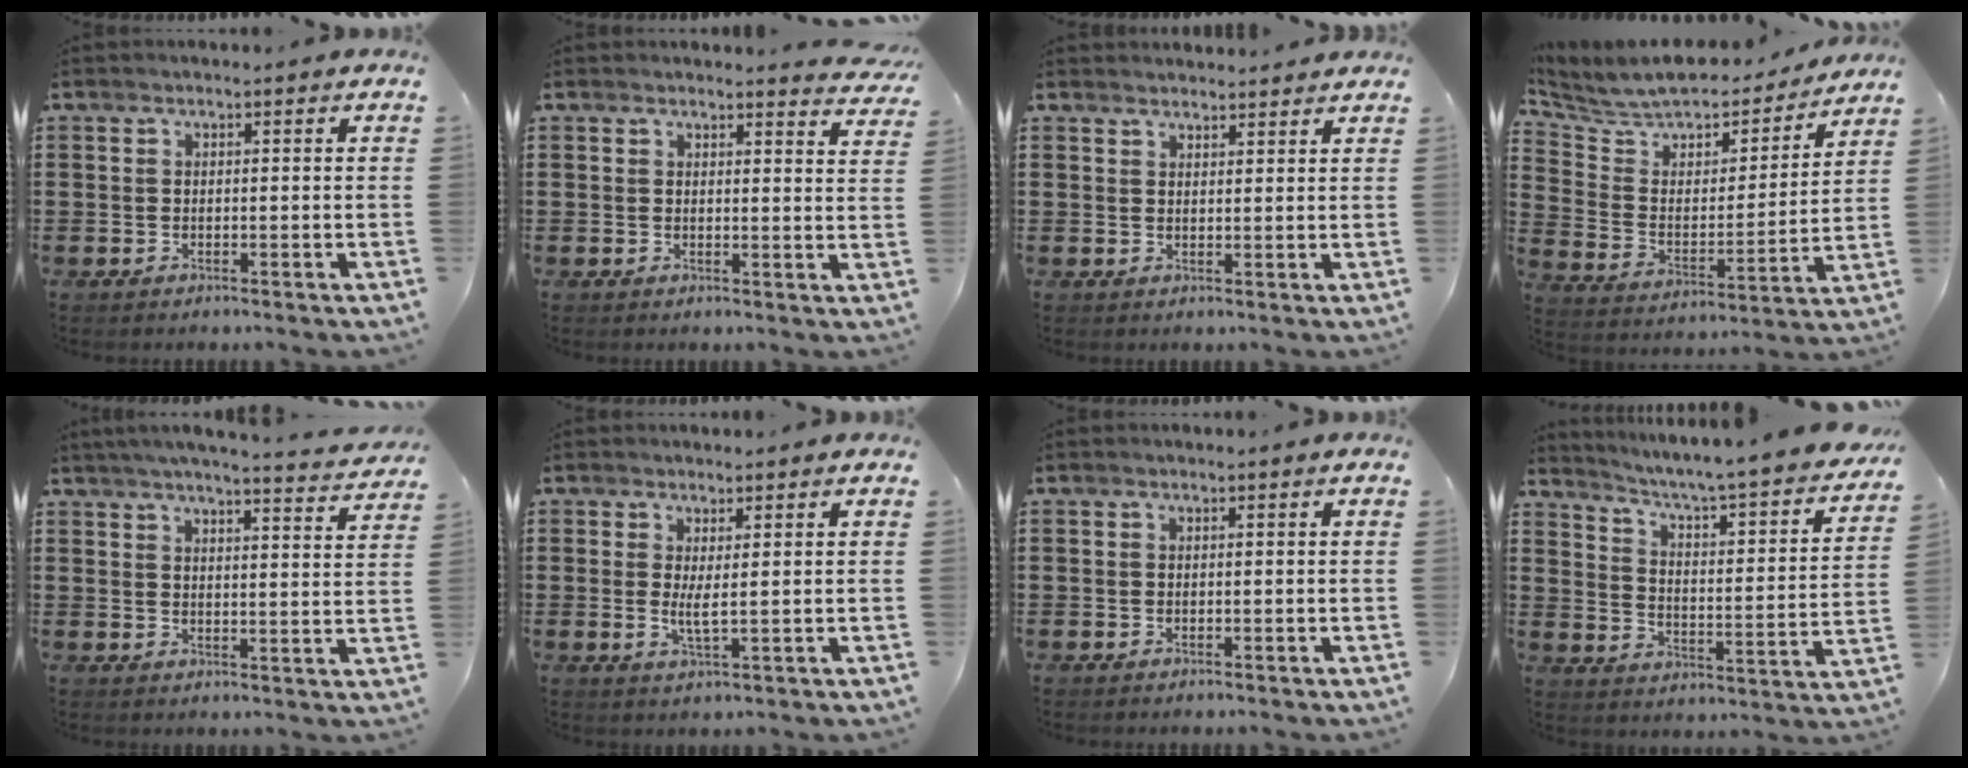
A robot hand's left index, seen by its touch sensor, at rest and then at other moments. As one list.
[{"total": 2.3, "force": [2.3, 0.0, 0.3], "torque": [-0.006, -0.012, 0.042]}, {"total": 2.2, "force": [2.1, 0.3, -0.6], "torque": [0.004, -0.003, 0.042]}, {"total": 7.3, "force": [6.9, 2.2, 1.1], "torque": [-0.068, -0.054, 0.117]}, {"total": 4.3, "force": [4.0, -0.3, 1.4], "torque": [-0.044, -0.024, 0.068]}, {"total": 2.6, "force": [0.6, 0.1, 2.5], "torque": [-0.051, -0.007, 0.011]}, {"total": 0.0}, {"total": 3.8, "force": [3.1, -0.4, 2.0], "torque": [-0.059, -0.041, 0.037]}]